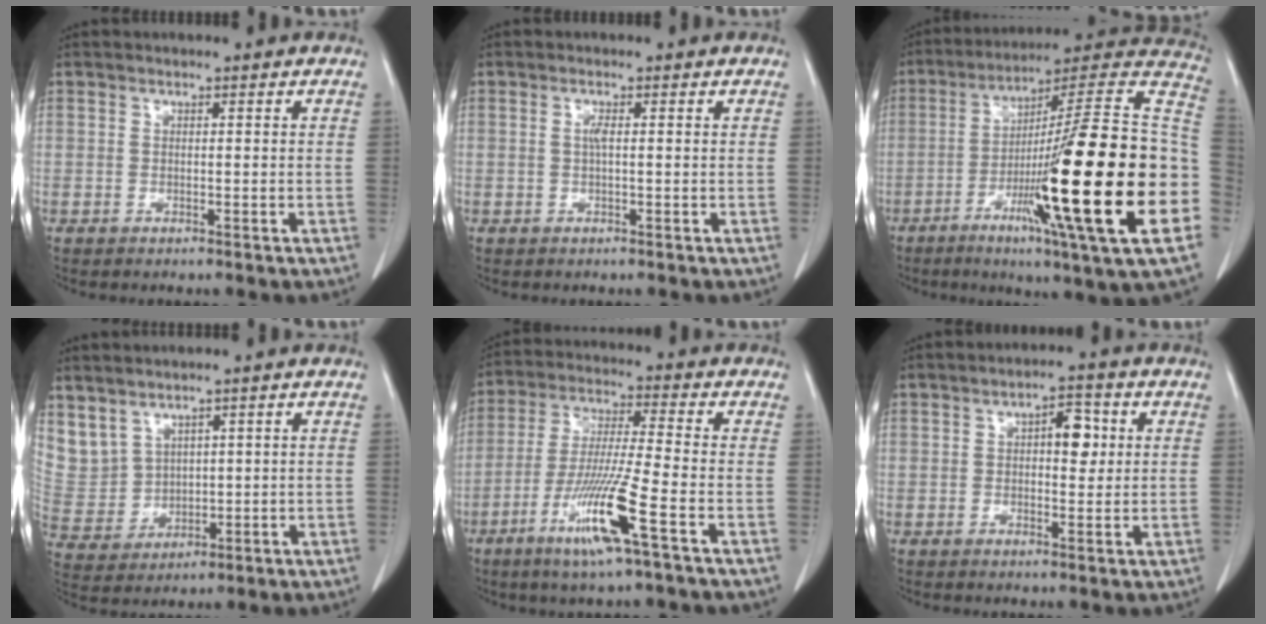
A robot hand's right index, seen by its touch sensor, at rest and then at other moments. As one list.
[{"total": 1.1, "force": [0.2, 0.2, 1.1], "torque": [-0.026, 0.001, 0.002]}, {"total": 31.7, "force": [-7.2, 0.5, 30.8], "torque": [-0.406, -0.024, -0.137]}, {"total": 9.8, "force": [5.6, 7.5, 2.8], "torque": [-0.091, 0.020, 0.145]}, {"total": 11.8, "force": [-5.4, -0.8, 10.5], "torque": [-0.208, -0.023, -0.106]}, {"total": 4.5, "force": [1.0, 2.1, 3.9], "torque": [-0.055, 0.010, 0.013]}]